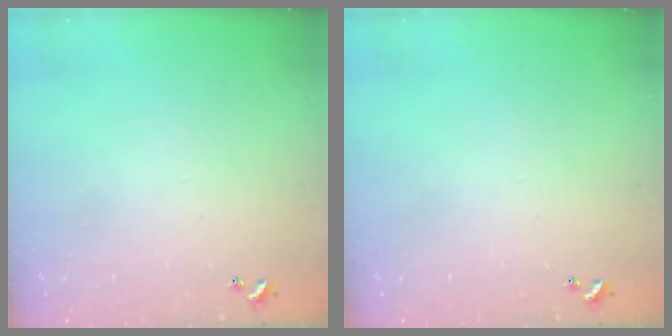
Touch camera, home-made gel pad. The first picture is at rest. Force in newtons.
{"total": 0.0}